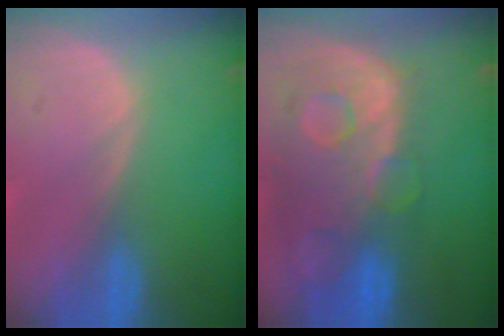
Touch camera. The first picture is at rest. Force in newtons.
{"total": 12.4, "press": 10.2, "slide": 6.9}